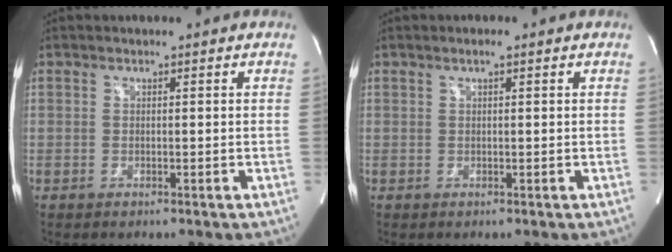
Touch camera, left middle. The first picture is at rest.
{"total": 1.0, "force": [0.6, 0.1, 0.8], "torque": [-0.016, 0.004, 0.008]}